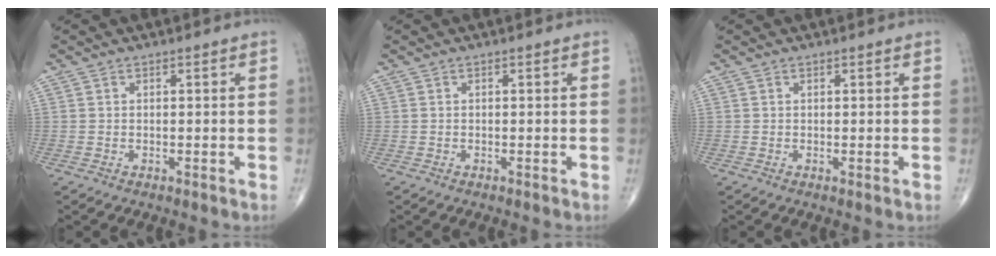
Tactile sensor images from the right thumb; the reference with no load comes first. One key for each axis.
{"total": 0.0}
{"total": 0.0}